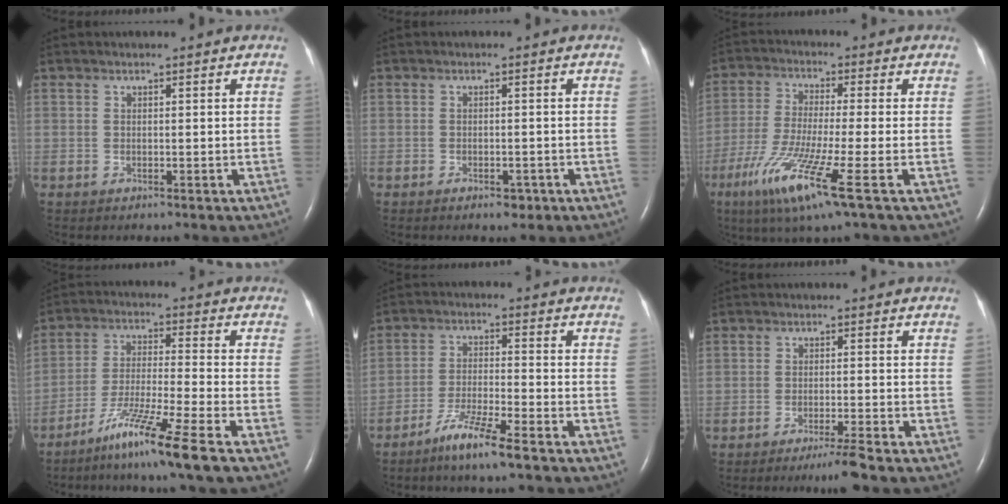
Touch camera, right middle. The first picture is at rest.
{"total": 1.9, "force": [-1.2, 1.0, 1.1], "torque": [-0.016, 0.002, -0.011]}
{"total": 11.5, "force": [-5.5, -0.4, 10.2], "torque": [-0.209, -0.035, -0.103]}
{"total": 10.9, "force": [-7.4, -1.8, 7.7], "torque": [-0.149, -0.043, -0.139]}
{"total": 6.8, "force": [-5.0, -0.3, 4.7], "torque": [-0.096, -0.017, -0.100]}
{"total": 3.6, "force": [-2.8, -1.1, 2.0], "torque": [-0.039, -0.009, -0.053]}